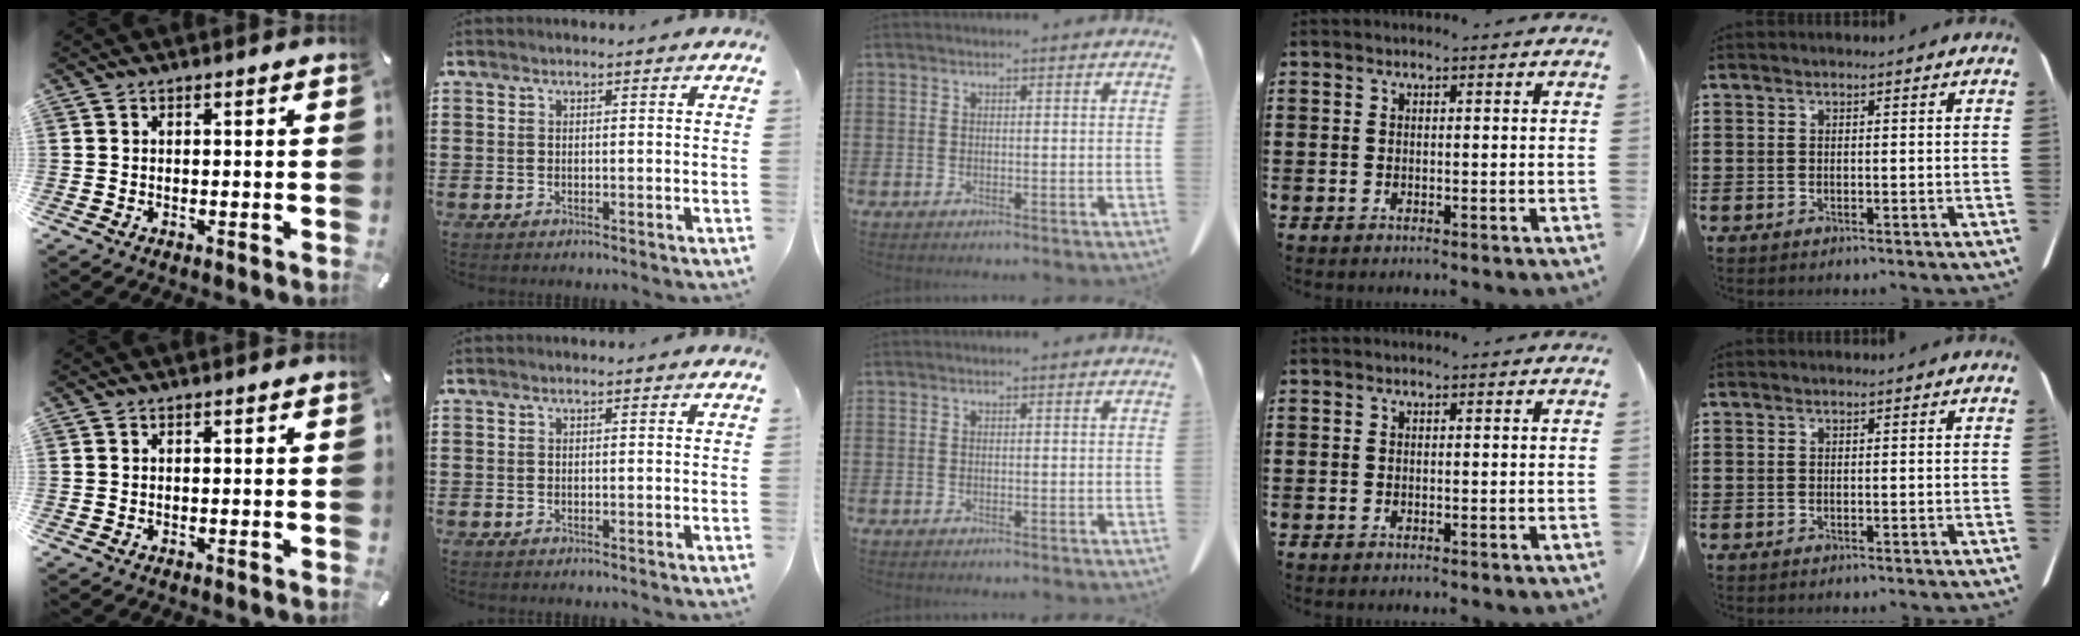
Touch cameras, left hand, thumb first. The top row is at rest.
{}